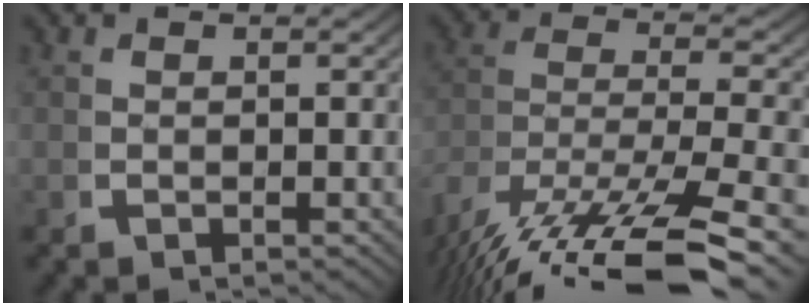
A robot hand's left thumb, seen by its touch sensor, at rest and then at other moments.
{"total": 12.3, "force": [-4.0, 7.3, 9.1], "torque": [-0.209, -0.069, -0.020]}